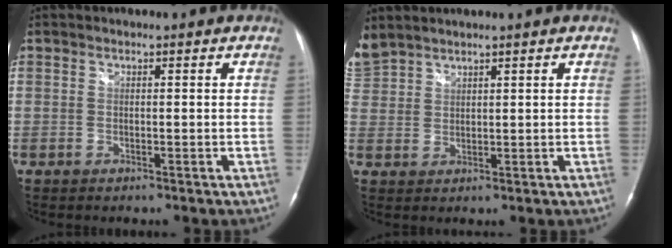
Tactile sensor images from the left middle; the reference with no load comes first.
{"total": 4.9, "force": [4.7, 1.2, 0.9], "torque": [-0.036, 0.020, 0.106]}